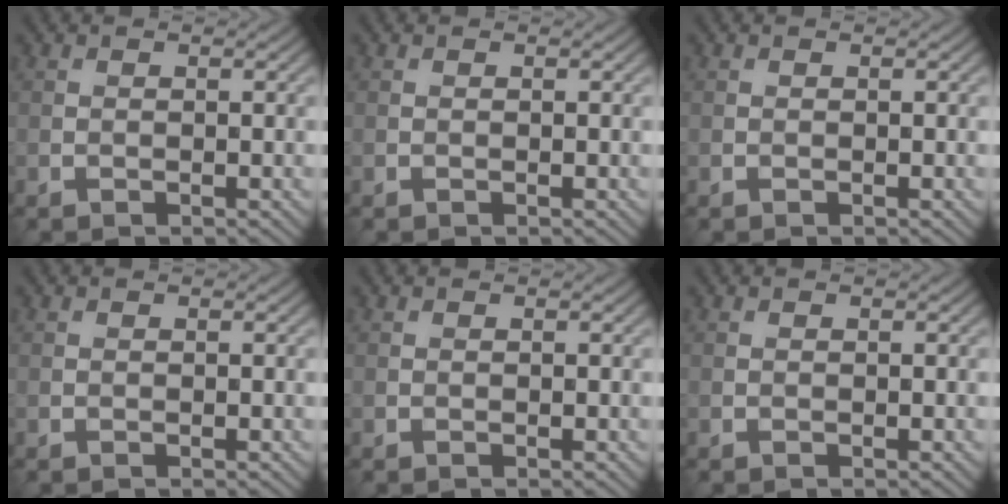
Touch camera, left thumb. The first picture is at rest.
{"total": 0.0}
{"total": 0.0}
{"total": 0.0}
{"total": 0.0}
{"total": 0.0}